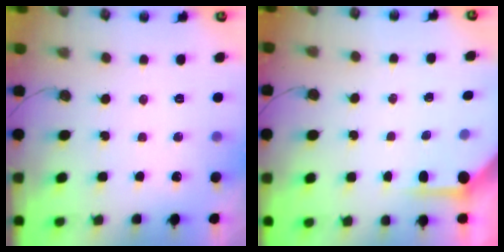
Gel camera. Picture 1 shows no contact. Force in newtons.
{"total": 3.9, "press": 3.8, "slide": 0.3}